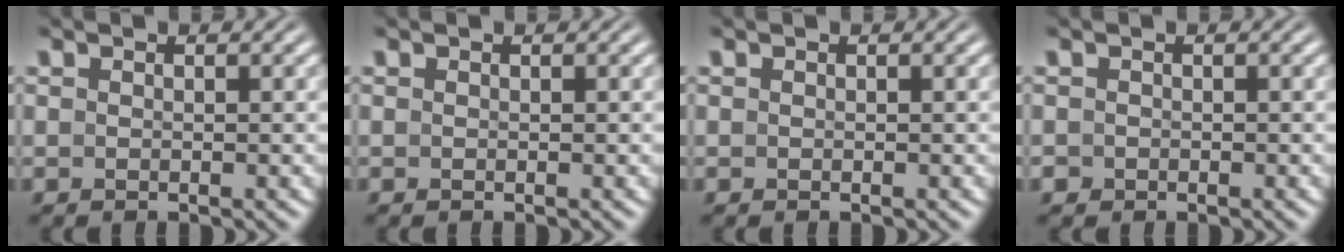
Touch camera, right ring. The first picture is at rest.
{"total": 0.0}
{"total": 0.0}
{"total": 1.6, "force": [-0.8, 1.4, 0.1], "torque": [-0.013, -0.013, -0.009]}